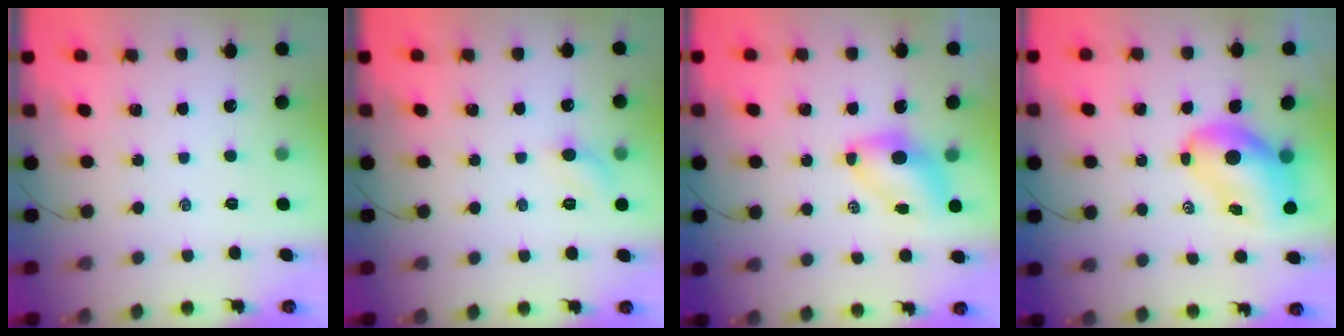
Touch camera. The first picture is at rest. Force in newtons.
{"total": 4.9, "press": 4.6, "slide": 1.7}
{"total": 6.5, "press": 6.4, "slide": 1.1}
{"total": 10.0, "press": 9.5, "slide": 3.1}